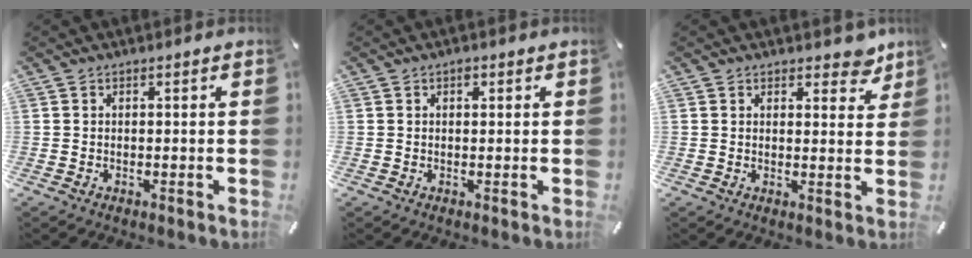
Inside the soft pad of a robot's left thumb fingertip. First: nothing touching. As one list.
[{"total": 1.0, "force": [0.4, 0.7, 0.5], "torque": [-0.011, 0.003, 0.007]}, {"total": 4.9, "force": [3.7, 2.8, 1.6], "torque": [0.006, -0.024, 0.058]}]